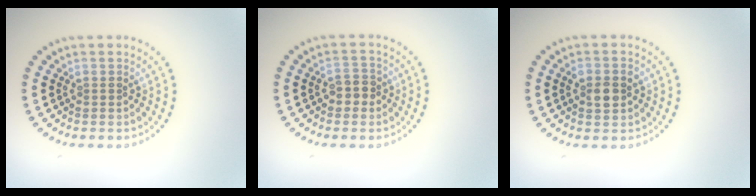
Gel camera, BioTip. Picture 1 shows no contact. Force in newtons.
{"total": 1.9, "press": 1.9, "slide": 0.6}
{"total": 2.5, "press": 2.5, "slide": 0.1}